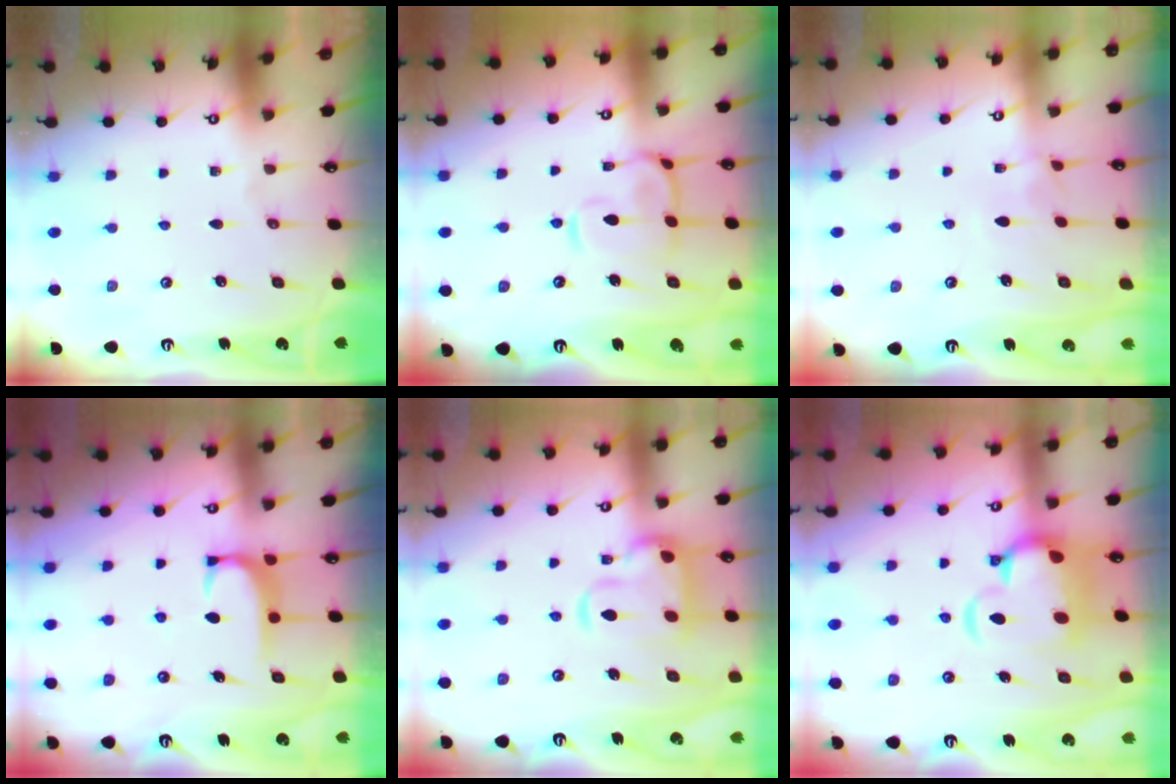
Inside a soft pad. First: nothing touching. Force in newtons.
{"total": 6.5, "press": 6.4, "slide": 1.2}
{"total": 1.4, "press": 1.3, "slide": 0.5}
{"total": 1.9, "press": 1.9, "slide": 0.5}
{"total": 6.5, "press": 6.3, "slide": 1.6}
{"total": 6.6, "press": 6.4, "slide": 1.8}